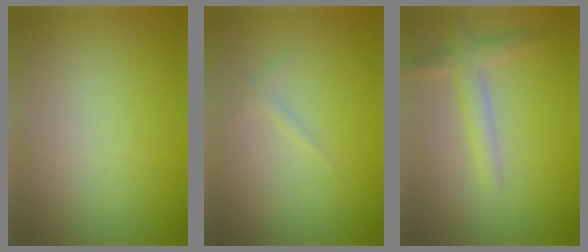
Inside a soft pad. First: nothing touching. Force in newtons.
{"total": 0.7, "press": 0.7, "slide": 0.1}
{"total": 2.8, "press": 2.8, "slide": 0.1}